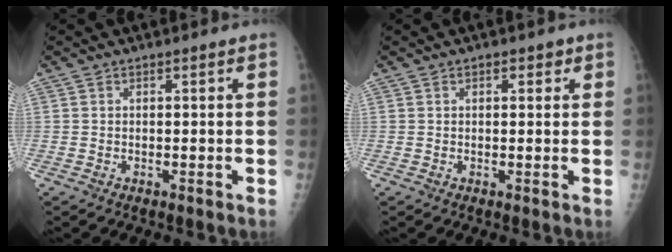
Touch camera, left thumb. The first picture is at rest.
{"total": 1.8, "force": [0.8, 1.1, 1.1], "torque": [0.001, 0.000, 0.008]}